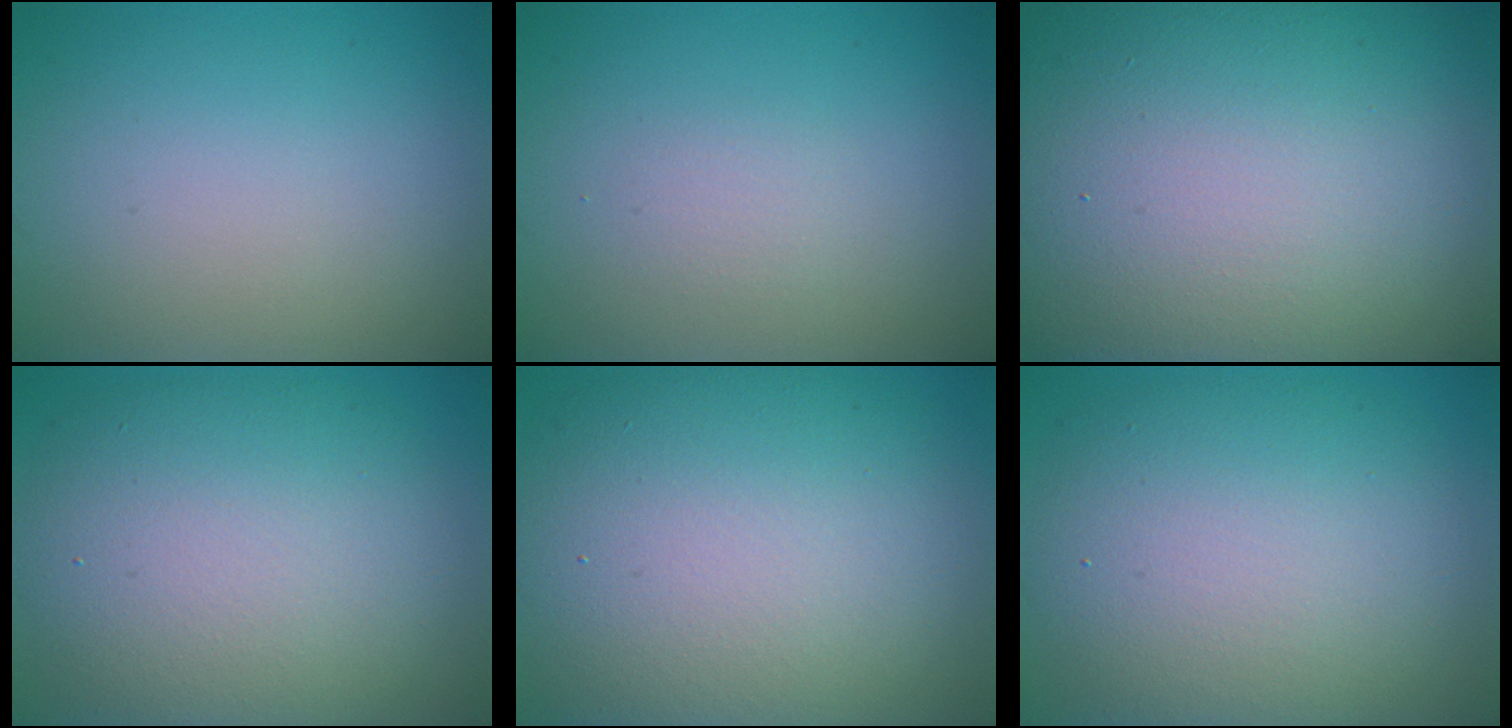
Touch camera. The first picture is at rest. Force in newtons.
{"total": 1.0, "press": 1.0, "slide": 0.1}
{"total": 22.9, "press": 22.8, "slide": 0.9}
{"total": 10.3, "press": 10.3, "slide": 0.5}
{"total": 13.5, "press": 13.5, "slide": 1.3}
{"total": 10.4, "press": 10.4, "slide": 0.3}